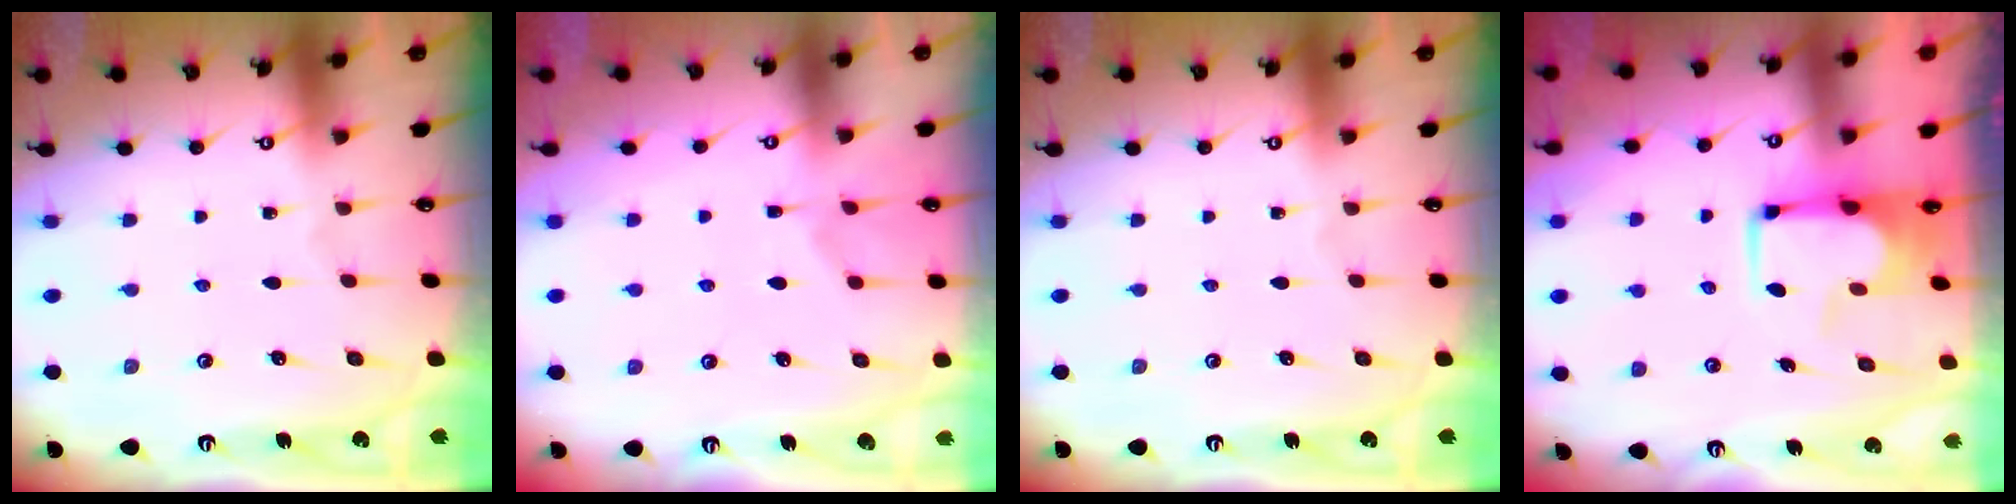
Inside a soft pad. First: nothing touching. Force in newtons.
{"total": 1.3, "press": 0.5, "slide": 1.2}
{"total": 0.0}
{"total": 4.6, "press": 4.6, "slide": 0.5}